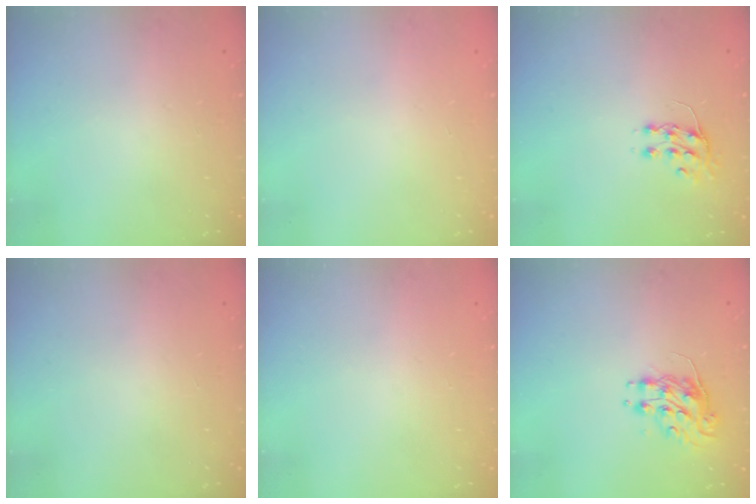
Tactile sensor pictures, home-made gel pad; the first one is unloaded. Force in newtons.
{"total": 0.0}
{"total": 7.6, "press": 7.5, "slide": 0.9}
{"total": 0.0}
{"total": 0.0}
{"total": 8.8, "press": 8.7, "slide": 0.4}